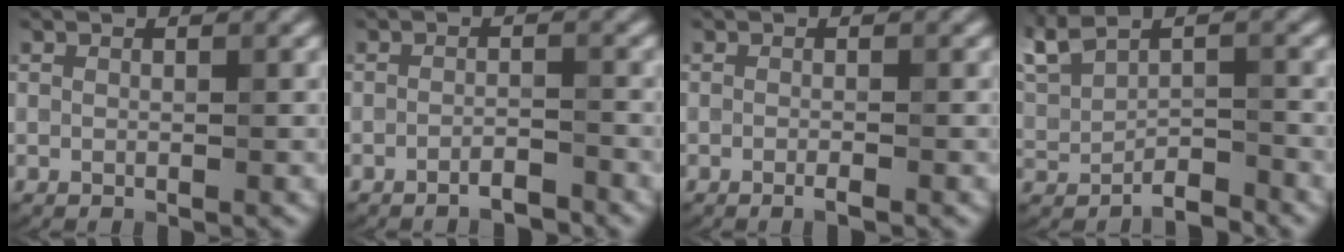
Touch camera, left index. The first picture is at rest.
{"total": 1.8, "force": [-1.5, 0.2, 1.0], "torque": [-0.009, 0.004, -0.028]}
{"total": 1.0, "force": [-0.5, 0.2, 0.8], "torque": [-0.010, -0.004, -0.011]}
{"total": 2.9, "force": [-0.5, 1.3, 2.5], "torque": [-0.046, -0.006, -0.003]}